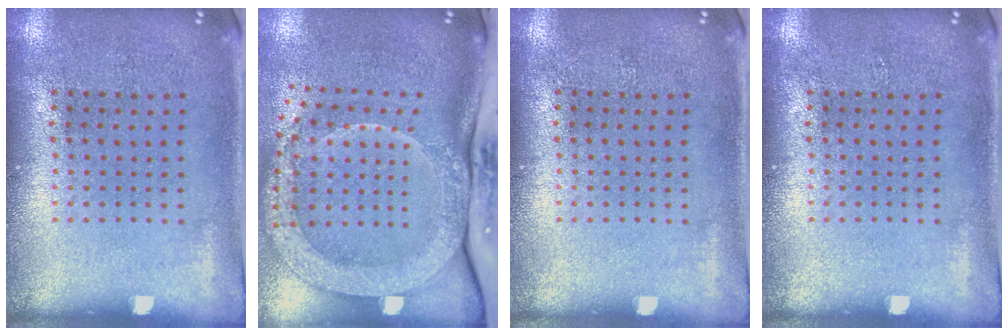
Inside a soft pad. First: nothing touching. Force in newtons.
{"total": 3.3, "press": 2.3, "slide": 2.3}
{"total": 0.0}
{"total": 0.0}